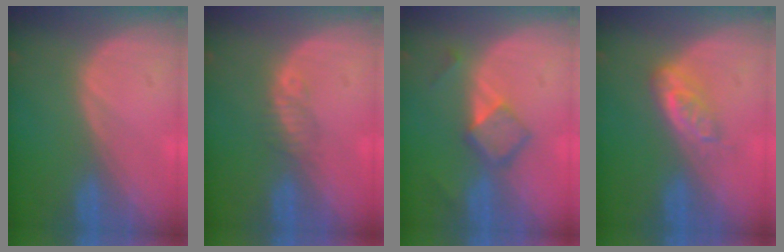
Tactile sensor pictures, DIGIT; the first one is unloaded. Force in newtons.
{"total": 1.8, "press": 1.6, "slide": 0.8}
{"total": 5.4, "press": 4.7, "slide": 2.7}
{"total": 4.8, "press": 4.2, "slide": 2.4}